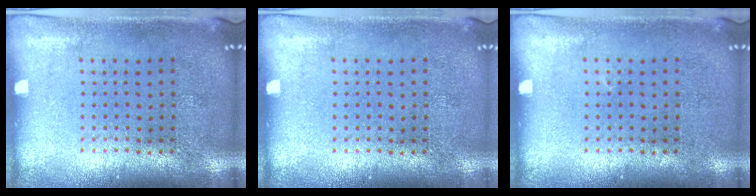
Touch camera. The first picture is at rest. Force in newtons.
{"total": 0.0}
{"total": 0.0}